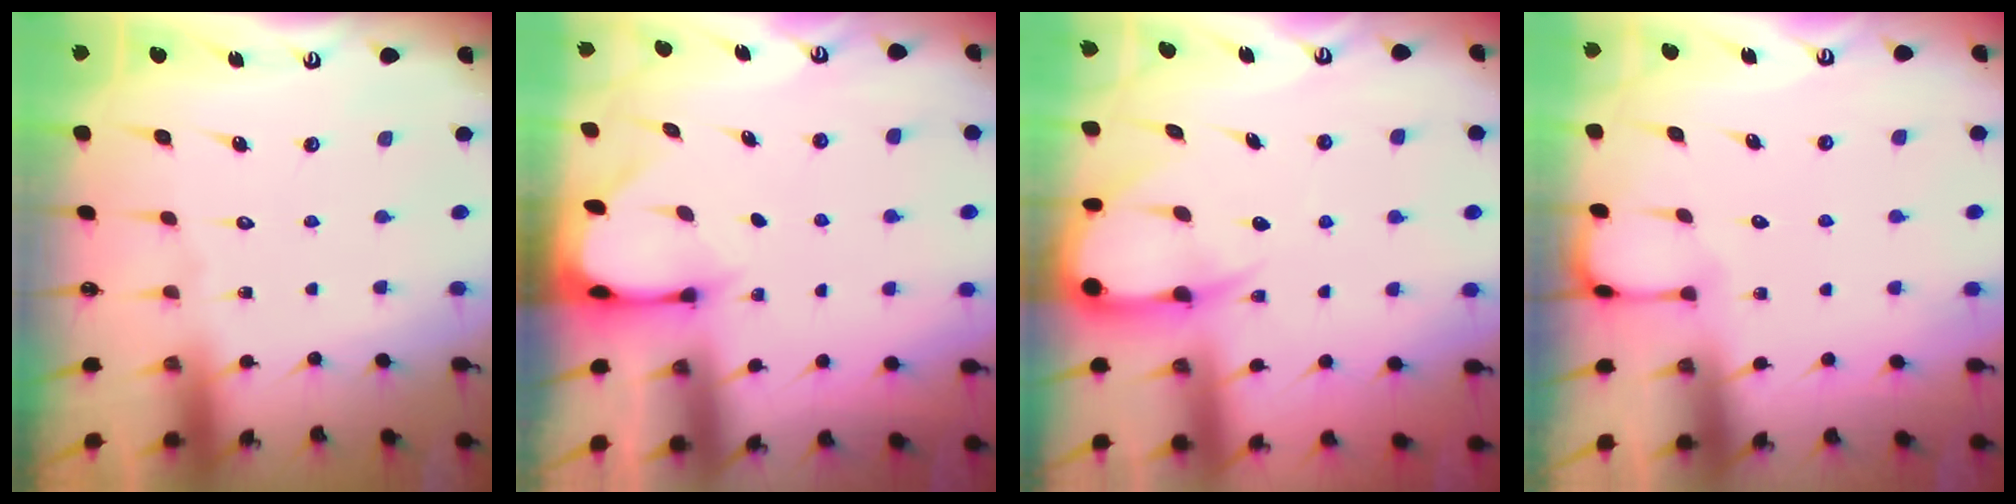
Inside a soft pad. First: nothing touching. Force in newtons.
{"total": 2.3, "press": 2.3, "slide": 0.1}
{"total": 8.1, "press": 8.0, "slide": 0.9}
{"total": 2.0, "press": 2.0, "slide": 0.3}